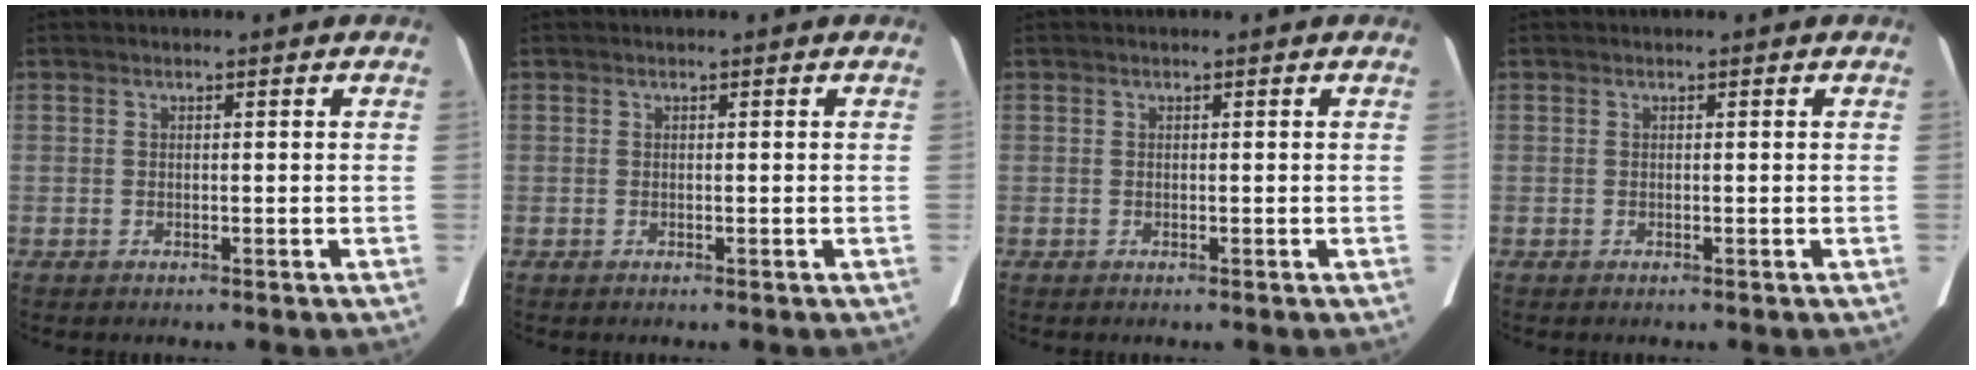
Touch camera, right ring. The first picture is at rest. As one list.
[{"total": 0.0}, {"total": 0.0}, {"total": 0.0}]